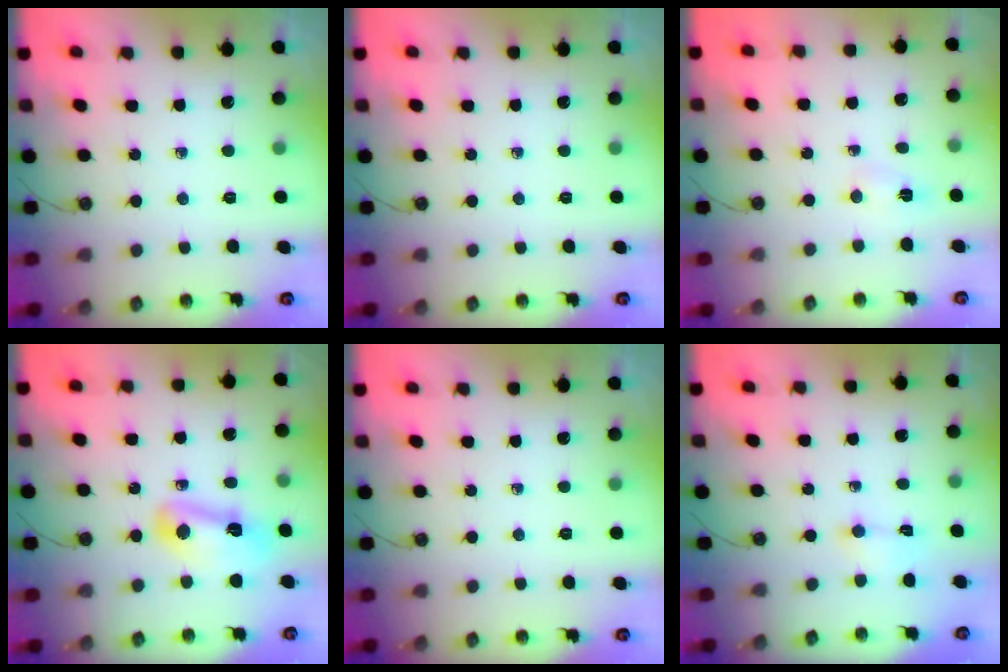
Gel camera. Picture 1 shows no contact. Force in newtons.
{"total": 0.0}
{"total": 2.5, "press": 2.4, "slide": 0.4}
{"total": 11.4, "press": 9.9, "slide": 5.7}
{"total": 0.0}
{"total": 1.9, "press": 1.7, "slide": 0.7}